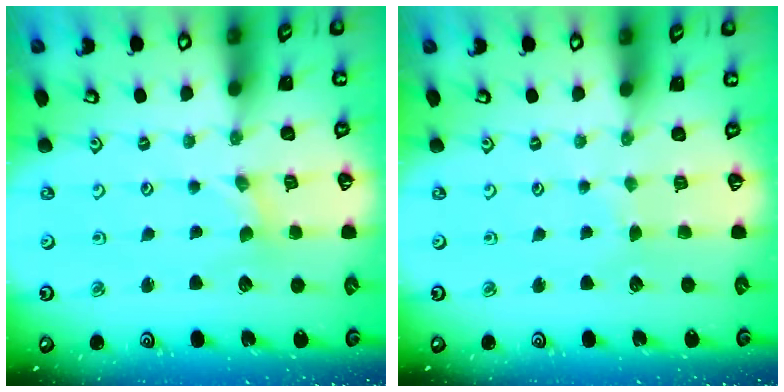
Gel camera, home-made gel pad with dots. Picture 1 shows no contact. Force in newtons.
{"total": 1.6, "press": 1.6, "slide": 0.2}